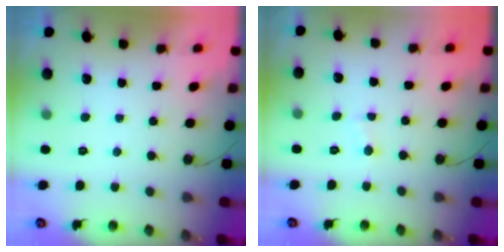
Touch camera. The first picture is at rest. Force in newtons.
{"total": 1.7, "press": 1.6, "slide": 0.6}